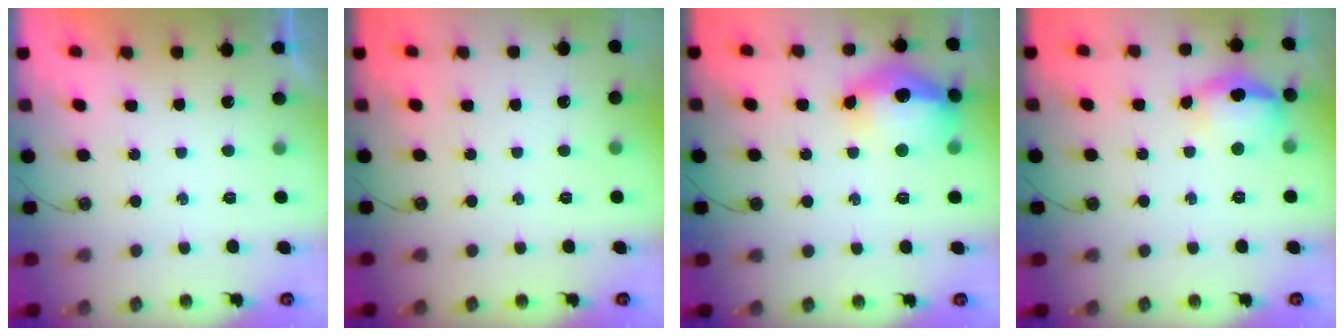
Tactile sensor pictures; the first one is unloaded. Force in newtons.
{"total": 0.0}
{"total": 16.2, "press": 16.1, "slide": 1.5}
{"total": 15.2, "press": 14.2, "slide": 5.5}